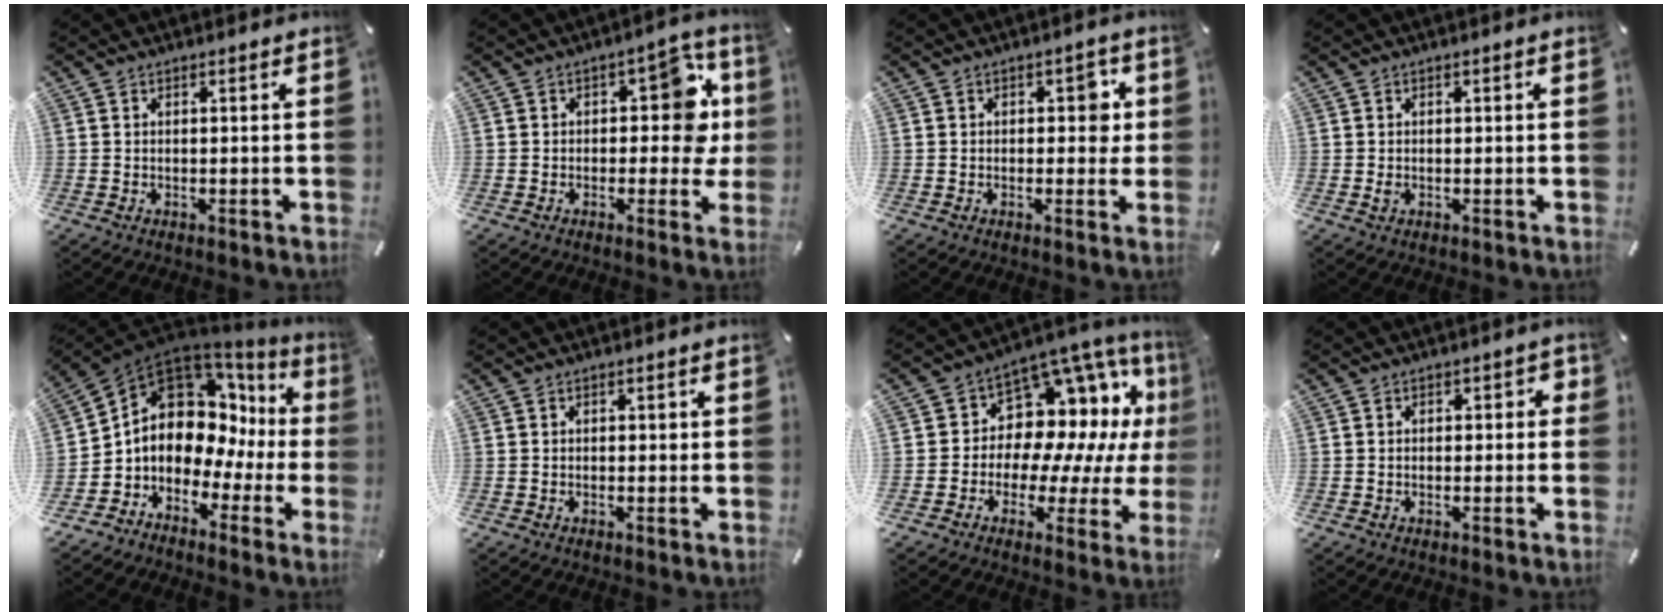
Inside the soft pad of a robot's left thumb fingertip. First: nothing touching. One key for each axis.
{"total": 12.2, "fx": 1.7, "fy": 7.0, "fz": 9.9, "tx": -0.110, "ty": -0.006, "tz": 0.023}
{"total": 4.9, "fx": 0.6, "fy": 3.2, "fz": 3.7, "tx": -0.035, "ty": -0.001, "tz": -0.002}
{"total": 1.2, "fx": -0.2, "fy": 0.8, "fz": 0.9, "tx": -0.016, "ty": 0.001, "tz": -0.004}
{"total": 11.9, "fx": 2.6, "fy": 9.6, "fz": 6.4, "tx": -0.120, "ty": -0.039, "tz": 0.042}
{"total": 0.8, "fx": -0.1, "fy": 0.6, "fz": 0.5, "tx": -0.010, "ty": 0.003, "tz": -0.004}
{"total": 12.0, "fx": 5.2, "fy": 9.2, "fz": 5.6, "tx": -0.076, "ty": -0.076, "tz": 0.093}
{"total": 1.9, "fx": -0.6, "fy": 1.4, "fz": 1.2, "tx": -0.023, "ty": 0.009, "tz": -0.015}